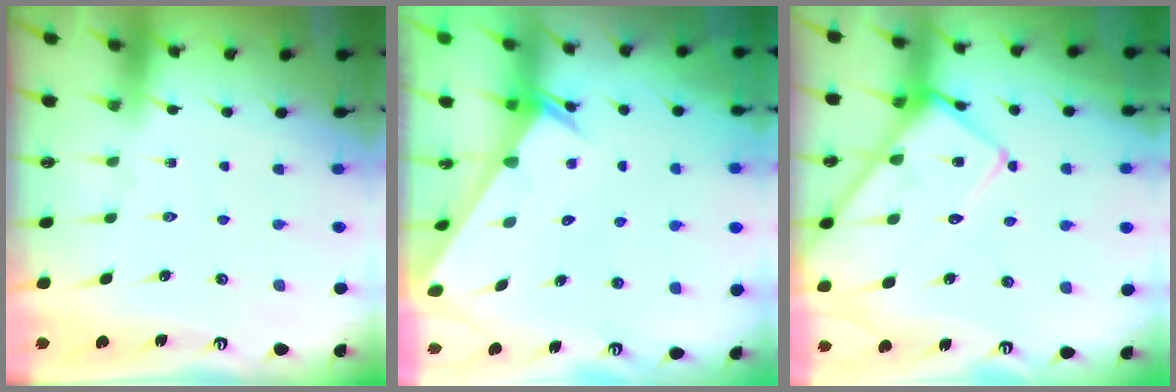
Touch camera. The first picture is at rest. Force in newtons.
{"total": 2.3, "press": 2.3, "slide": 0.1}
{"total": 14.4, "press": 14.4, "slide": 1.2}